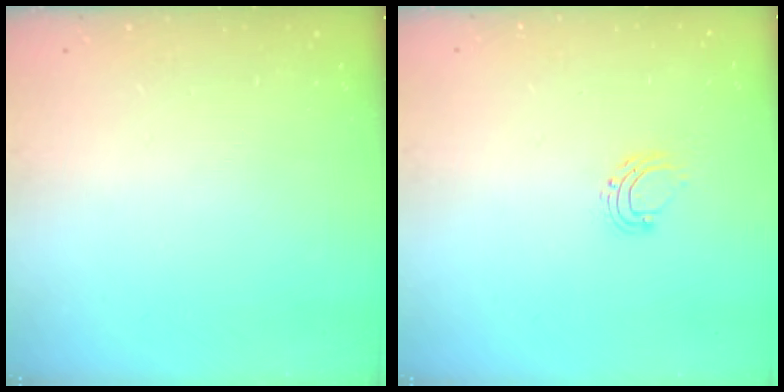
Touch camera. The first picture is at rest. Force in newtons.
{"total": 5.7, "press": 5.7, "slide": 0.4}